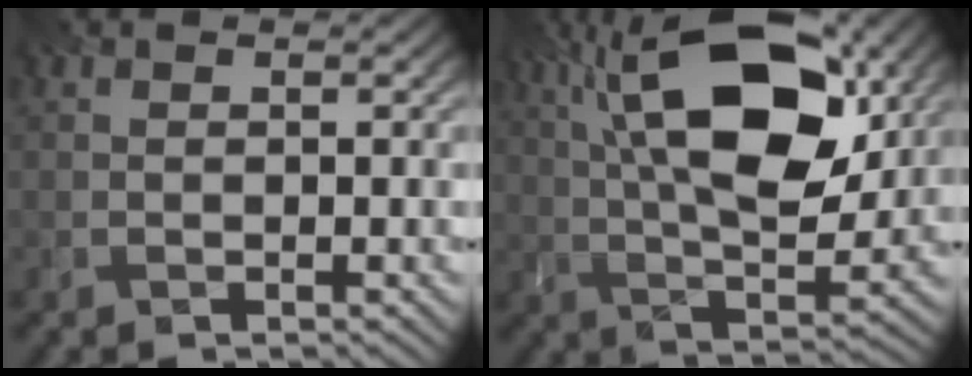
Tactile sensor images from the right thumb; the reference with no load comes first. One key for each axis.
{"total": 17.0, "fx": 5.8, "fy": 7.6, "fz": 14.1, "tx": -0.241, "ty": 0.033, "tz": 0.071}